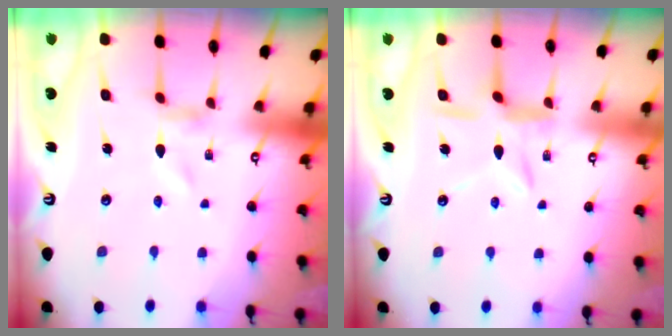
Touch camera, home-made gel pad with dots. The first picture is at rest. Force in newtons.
{"total": 9.4, "press": 9.4, "slide": 0.7}